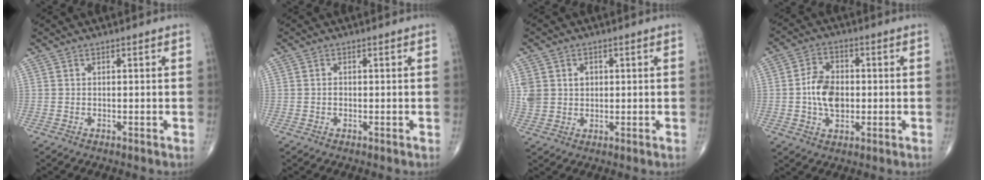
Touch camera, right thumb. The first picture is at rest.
{"total": 0.7, "force": [-0.2, 0.5, 0.4], "torque": [-0.006, 0.001, -0.004]}
{"total": 8.1, "force": [1.7, 6.8, 4.0], "torque": [-0.091, 0.005, 0.042]}
{"total": 8.2, "force": [-0.5, 5.4, 6.1], "torque": [-0.097, 0.008, -0.013]}